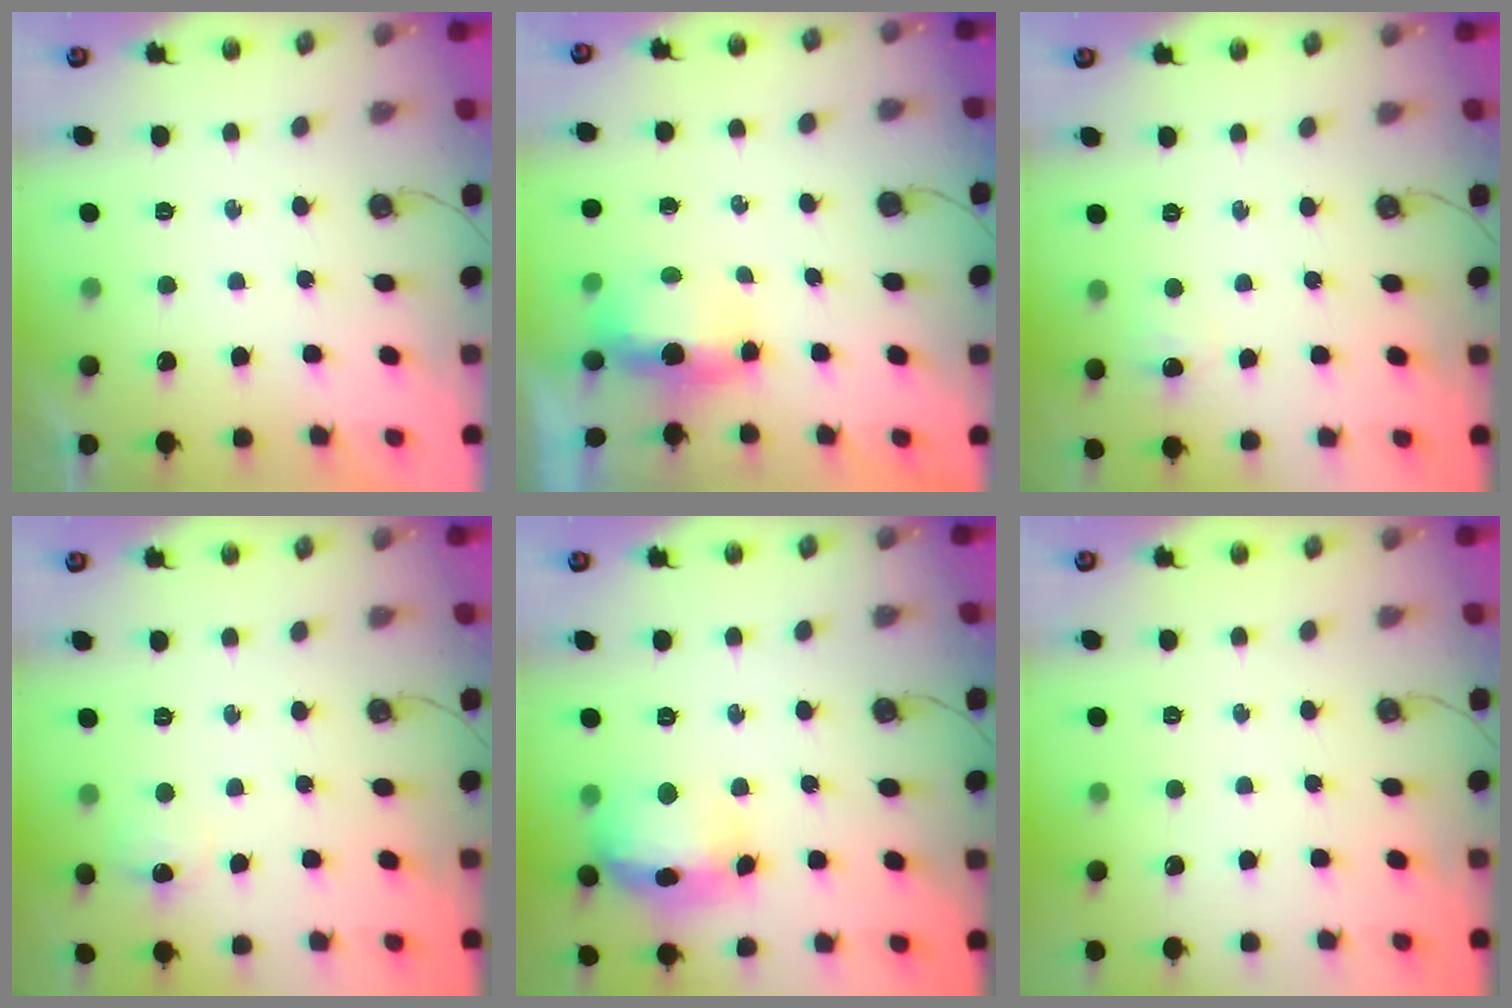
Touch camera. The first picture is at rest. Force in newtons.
{"total": 10.5, "press": 6.1, "slide": 8.5}
{"total": 4.2, "press": 4.1, "slide": 0.9}
{"total": 7.4, "press": 7.3, "slide": 0.8}
{"total": 16.4, "press": 16.2, "slide": 1.9}
{"total": 0.0}